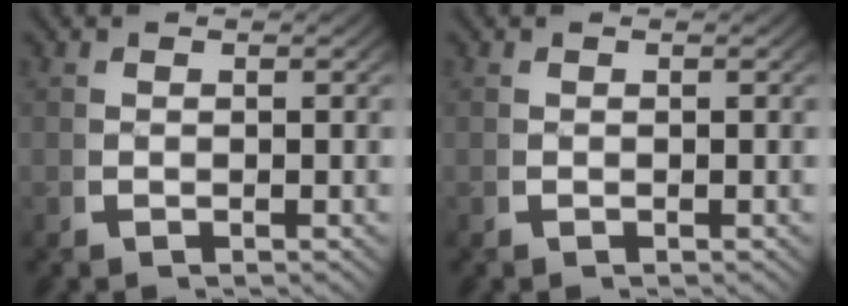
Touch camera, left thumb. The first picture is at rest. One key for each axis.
{"total": 0.0}